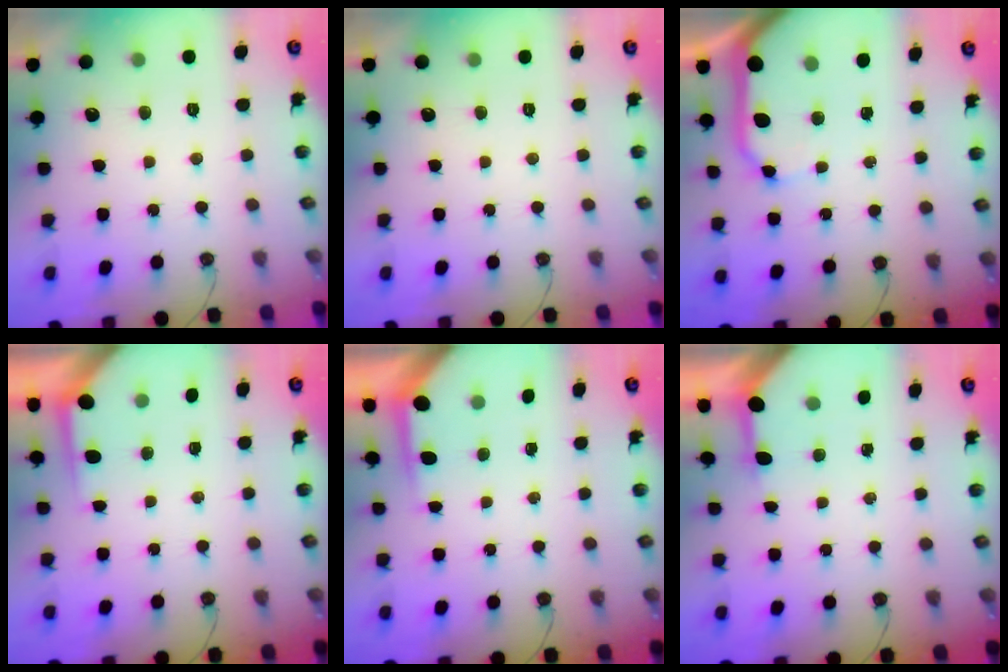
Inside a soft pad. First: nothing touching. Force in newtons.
{"total": 0.0}
{"total": 11.8, "press": 11.7, "slide": 1.5}
{"total": 3.4, "press": 3.3, "slide": 0.3}
{"total": 3.9, "press": 3.9, "slide": 0.4}
{"total": 3.2, "press": 3.2, "slide": 0.3}